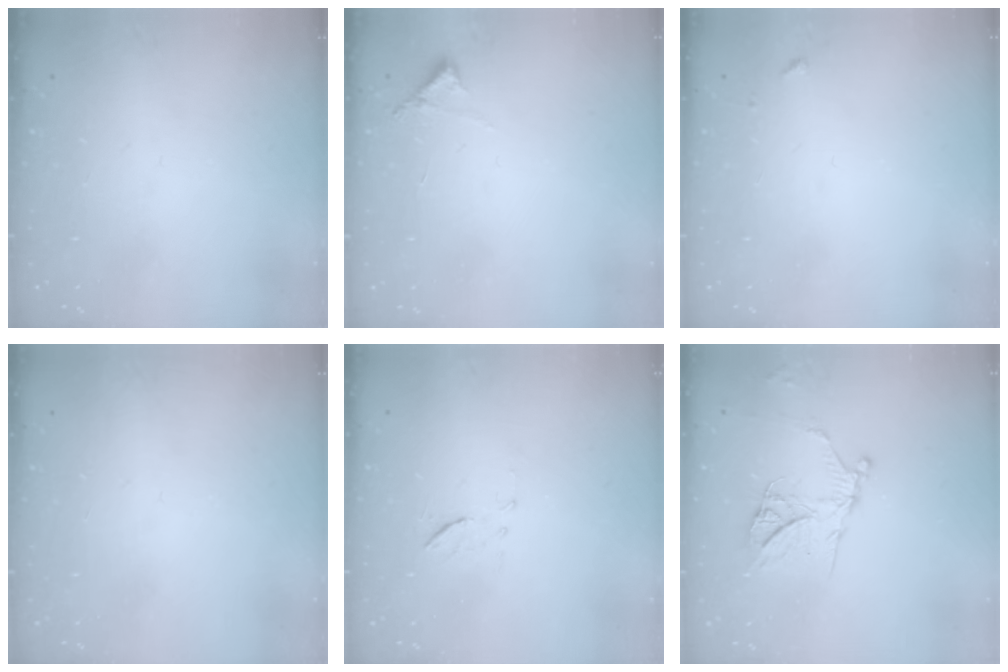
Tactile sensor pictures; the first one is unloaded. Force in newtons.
{"total": 4.3, "press": 4.3, "slide": 0.2}
{"total": 3.8, "press": 3.8, "slide": 0.5}
{"total": 0.0}
{"total": 6.8, "press": 6.6, "slide": 1.8}
{"total": 13.6, "press": 13.5, "slide": 1.3}